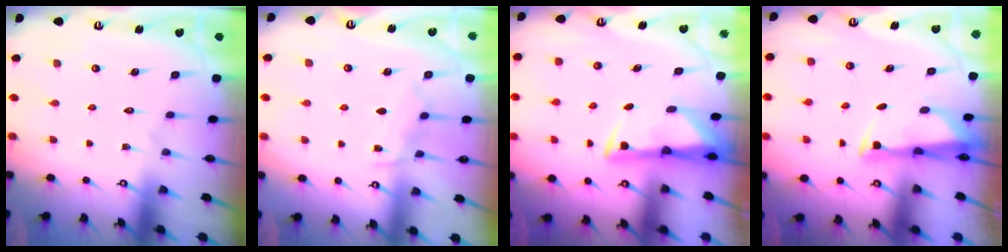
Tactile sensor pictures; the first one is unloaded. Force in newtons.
{"total": 6.6, "press": 6.5, "slide": 0.8}
{"total": 2.8, "press": 2.7, "slide": 0.6}
{"total": 2.7, "press": 2.6, "slide": 0.7}